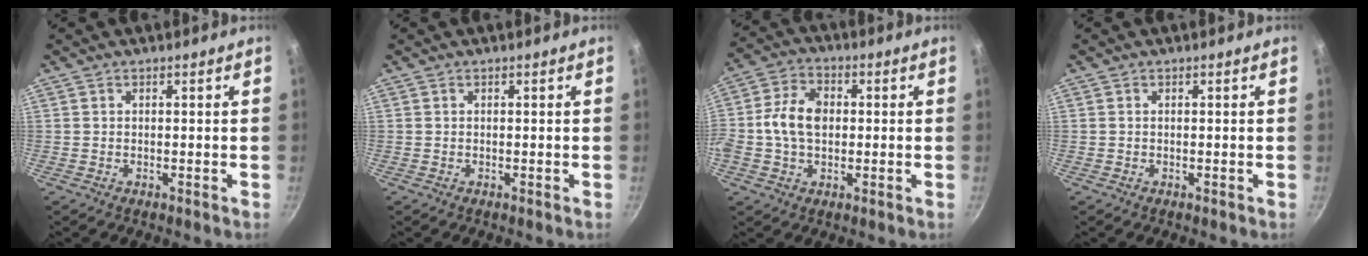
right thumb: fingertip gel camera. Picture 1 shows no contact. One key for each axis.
{"total": 0.0}
{"total": 9.5, "fx": 0.1, "fy": 6.6, "fz": 6.8, "tx": -0.115, "ty": 0.019, "tz": -0.011}
{"total": 0.0}